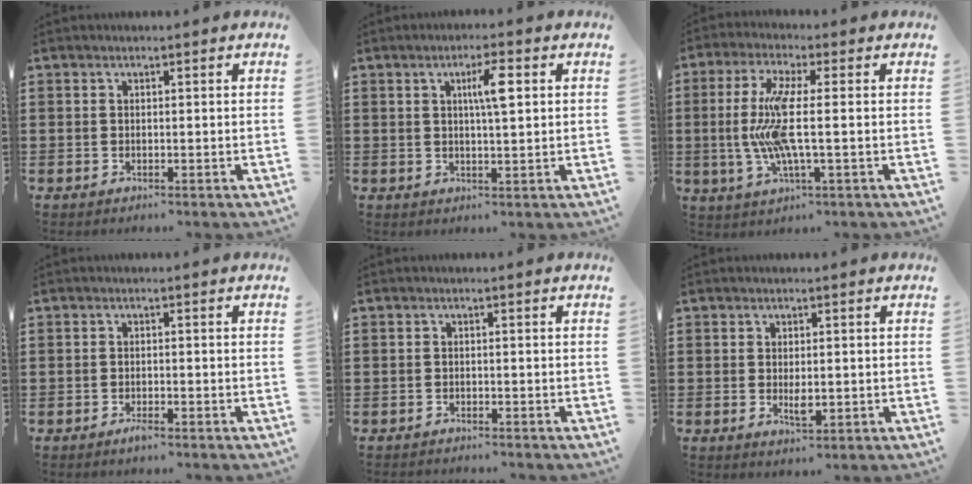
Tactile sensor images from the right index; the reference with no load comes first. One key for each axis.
{"total": 4.5, "fx": 1.2, "fy": 0.9, "fz": 4.3, "tx": -0.070, "ty": 0.004, "tz": 0.013}
{"total": 9.2, "fx": -0.4, "fy": 1.4, "fz": 9.1, "tx": -0.212, "ty": -0.023, "tz": -0.021}
{"total": 1.3, "fx": -1.0, "fy": 0.3, "fz": 0.8, "tx": -0.019, "ty": -0.005, "tz": -0.017}
{"total": 0.9, "fx": -0.9, "fy": 0.1, "fz": -0.1, "tx": -0.001, "ty": 0.003, "tz": -0.021}
{"total": 2.3, "fx": 0.0, "fy": 0.9, "fz": 2.1, "tx": -0.041, "ty": 0.000, "tz": 0.001}